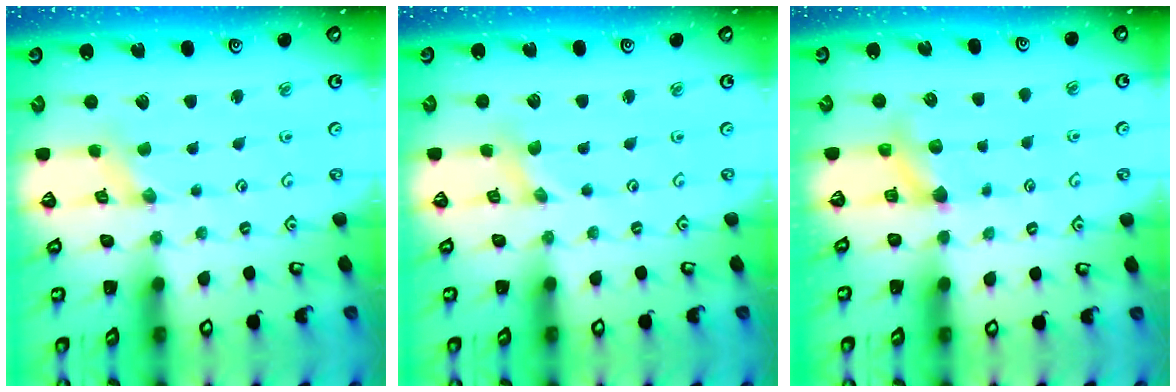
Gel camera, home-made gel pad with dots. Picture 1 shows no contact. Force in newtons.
{"total": 0.0}
{"total": 5.0, "press": 5.0, "slide": 0.7}